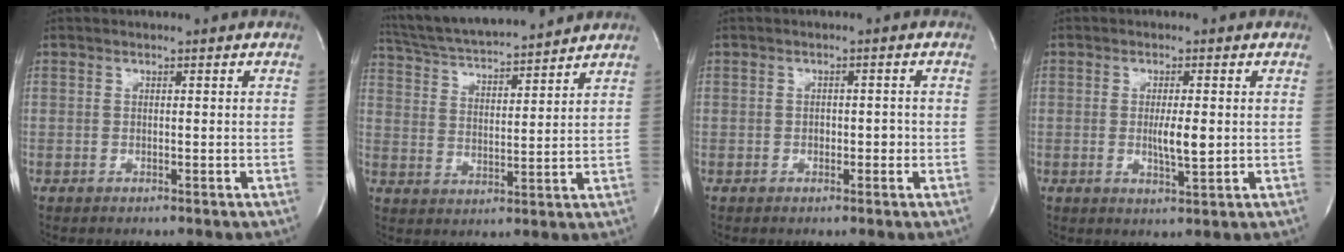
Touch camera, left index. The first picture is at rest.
{"total": 15.0, "force": [13.9, 0.9, 5.7], "torque": [-0.112, 0.018, 0.228]}
{"total": 1.9, "force": [-0.7, 1.2, 1.3], "torque": [-0.014, 0.001, -0.011]}
{"total": 3.8, "force": [-0.2, 0.6, 3.7], "torque": [-0.067, -0.009, -0.004]}